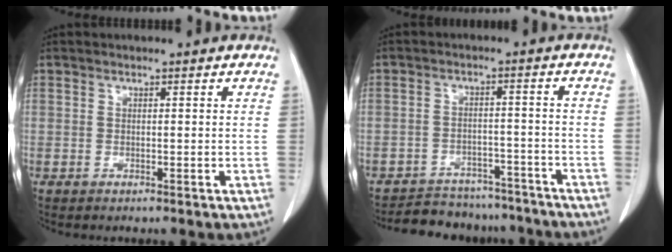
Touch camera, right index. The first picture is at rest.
{"total": 12.0, "force": [-10.9, 4.7, 1.6], "torque": [-0.015, 0.019, -0.140]}